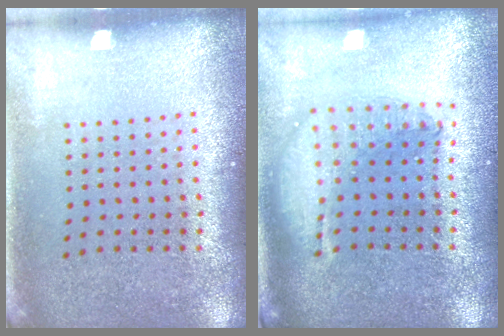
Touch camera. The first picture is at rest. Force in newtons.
{"total": 1.9, "press": 1.6, "slide": 1.0}